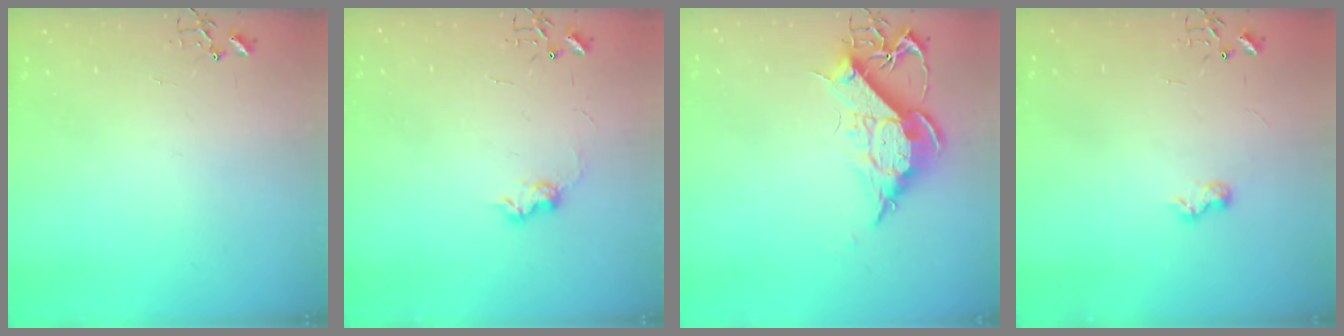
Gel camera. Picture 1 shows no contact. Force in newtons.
{"total": 7.4, "press": 7.4, "slide": 0.4}
{"total": 12.6, "press": 12.6, "slide": 1.2}
{"total": 6.4, "press": 6.4, "slide": 0.3}